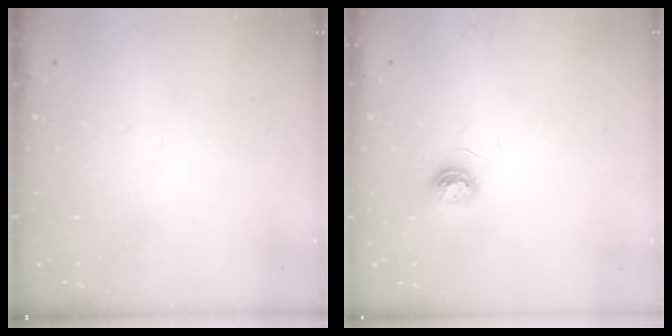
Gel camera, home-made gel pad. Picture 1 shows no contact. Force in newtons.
{"total": 4.8, "press": 4.8, "slide": 0.6}